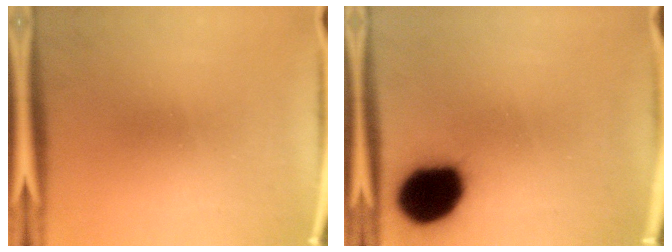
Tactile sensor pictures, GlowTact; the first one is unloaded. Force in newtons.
{"total": 19.3}